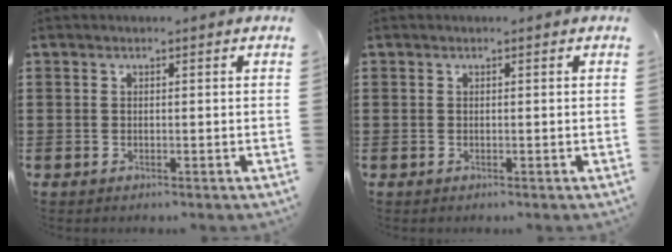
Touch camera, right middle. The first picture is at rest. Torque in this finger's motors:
{"motor_torque": [-0.01, -0.01, 0.09, -0.01]}